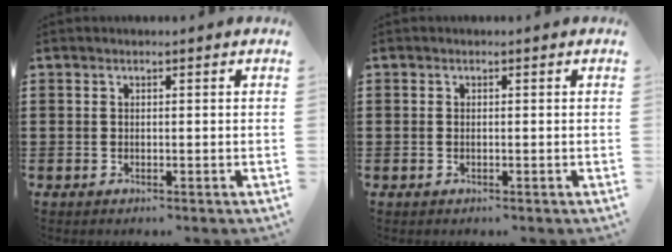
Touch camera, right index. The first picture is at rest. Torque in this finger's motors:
{"motor_torque": [0.23, 0.09, 0.09, 0.02]}